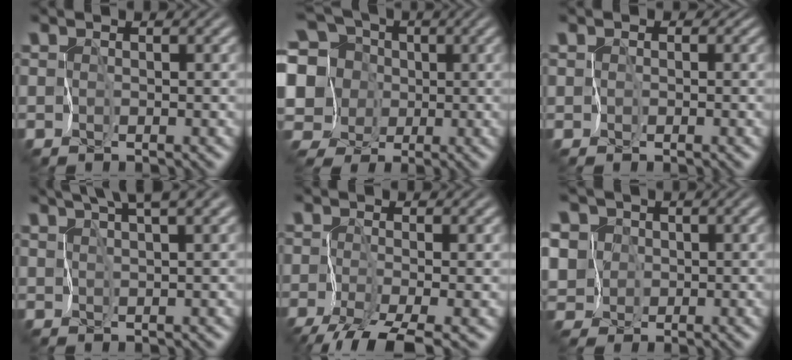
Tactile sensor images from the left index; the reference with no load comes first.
{"total": 11.4, "force": [-0.2, 10.4, 4.6], "torque": [-0.121, 0.036, -0.031]}
{"total": 1.3, "force": [0.0, 1.3, 0.2], "torque": [0.003, 0.007, 0.006]}
{"total": 4.3, "force": [3.2, 0.1, 2.9], "torque": [-0.051, 0.017, 0.059]}
{"total": 4.4, "force": [-3.1, 0.3, 3.0], "torque": [-0.046, -0.004, -0.062]}
{"total": 6.8, "force": [1.2, 6.1, 2.6], "torque": [-0.063, 0.018, -0.009]}